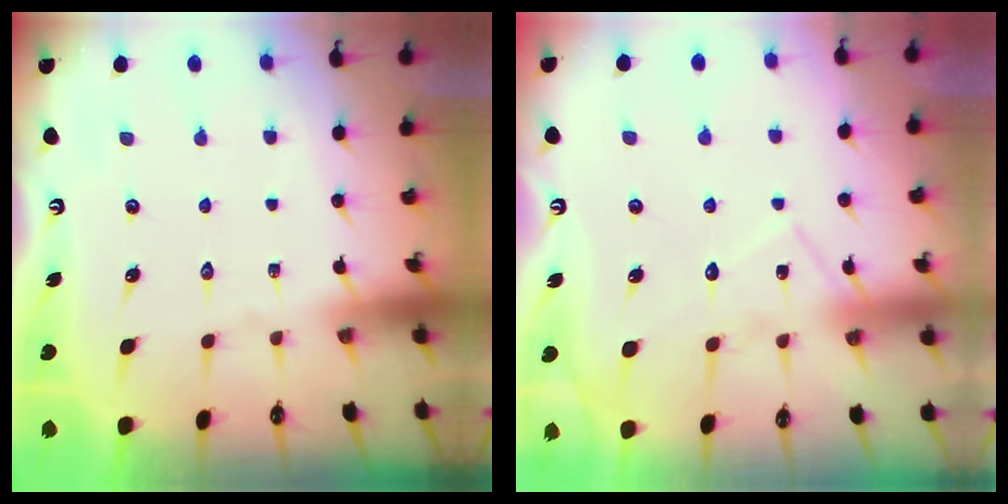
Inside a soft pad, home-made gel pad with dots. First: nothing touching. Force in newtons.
{"total": 10.8, "press": 10.8, "slide": 0.7}